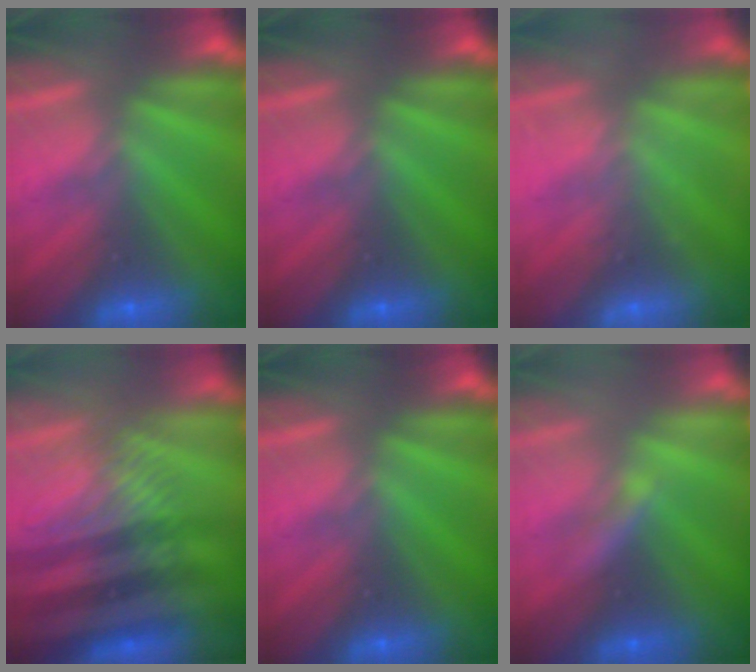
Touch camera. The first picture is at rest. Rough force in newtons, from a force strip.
{"total": 0.0}
{"total": 2.4}
{"total": 4.0}
{"total": 0.0}
{"total": 2.1}